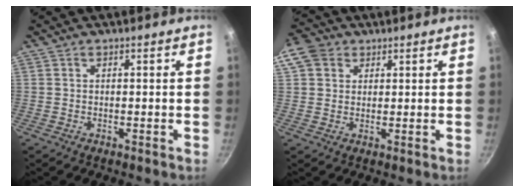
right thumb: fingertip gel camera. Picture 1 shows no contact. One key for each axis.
{"total": 6.5, "fx": 2.7, "fy": 5.2, "fz": 2.7, "tx": -0.032, "ty": 0.003, "tz": 0.040}